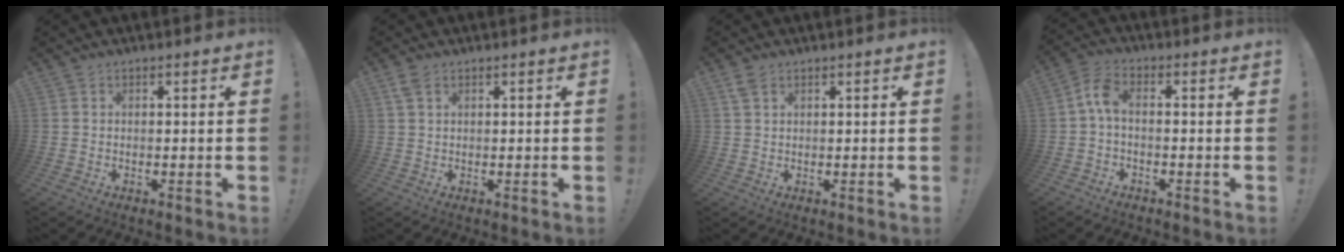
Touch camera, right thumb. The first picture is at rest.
{"total": 2.9, "force": [1.5, 1.6, 1.9], "torque": [-0.039, 0.004, 0.028]}
{"total": 2.7, "force": [1.7, 1.5, 1.6], "torque": [-0.032, -0.001, 0.033]}
{"total": 5.4, "force": [-0.4, 2.5, 4.7], "torque": [-0.099, 0.004, -0.007]}